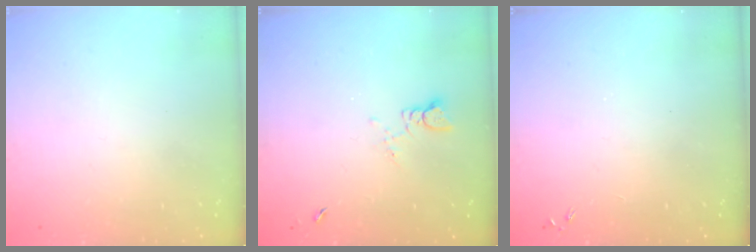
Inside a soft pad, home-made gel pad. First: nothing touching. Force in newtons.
{"total": 1.3, "press": 1.2, "slide": 0.1}
{"total": 0.0}